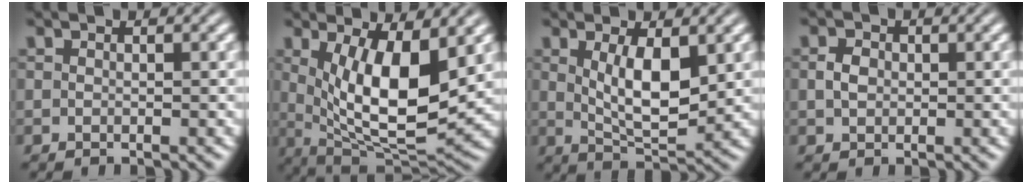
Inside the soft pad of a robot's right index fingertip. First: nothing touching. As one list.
[{"total": 11.3, "force": [1.0, 5.7, 9.7], "torque": [-0.167, -0.046, 0.043]}, {"total": 5.2, "force": [0.9, 1.2, 4.9], "torque": [-0.076, -0.022, 0.029]}, {"total": 0.6, "force": [0.1, -0.1, 0.6], "torque": [-0.006, -0.005, 0.010]}]